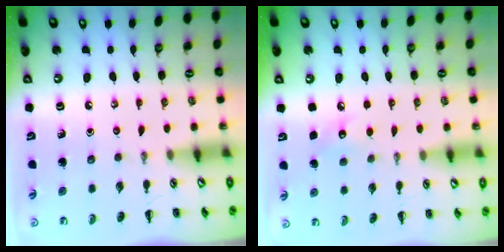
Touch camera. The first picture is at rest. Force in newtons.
{"total": 6.3, "press": 6.1, "slide": 1.7}